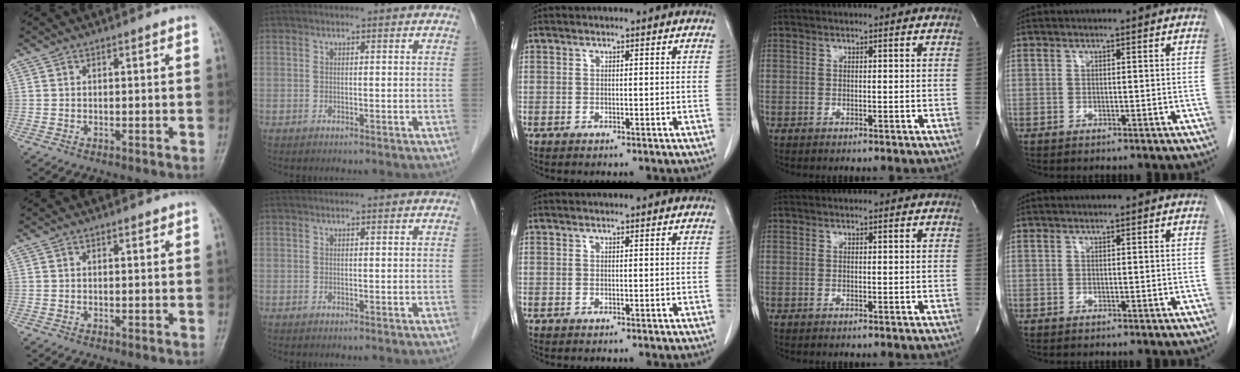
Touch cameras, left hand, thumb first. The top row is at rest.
{"thumb": {"total": 1.0, "force": [0.7, 0.5, 0.6], "torque": [-0.006, -0.003, 0.008]}, "index": {"total": 0.8, "force": [0.8, 0.0, 0.3], "torque": [-0.006, 0.011, 0.012]}}